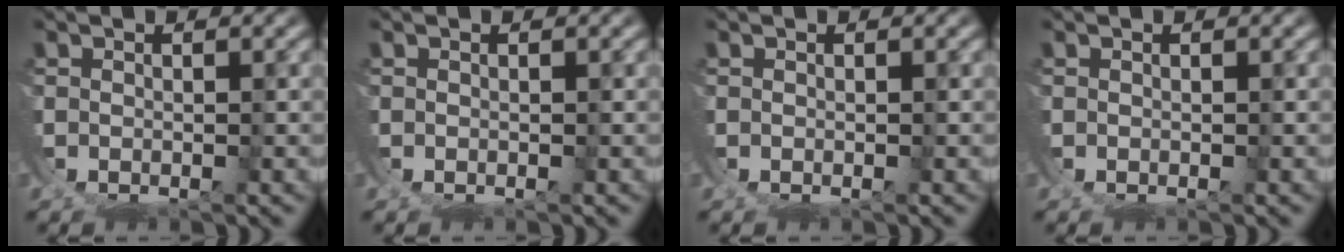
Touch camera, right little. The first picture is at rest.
{"total": 0.0}
{"total": 0.0}
{"total": 0.0}